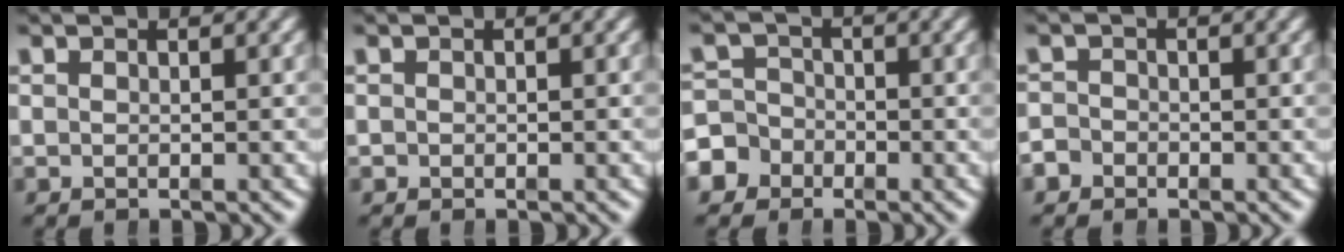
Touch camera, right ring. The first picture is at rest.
{"total": 0.6, "force": [-0.4, 0.4, -0.1], "torque": [0.005, -0.002, -0.008]}
{"total": 5.8, "force": [-2.8, 4.9, 1.1], "torque": [-0.017, -0.016, -0.049]}
{"total": 1.6, "force": [-1.3, 0.9, -0.2], "torque": [0.005, -0.007, -0.025]}